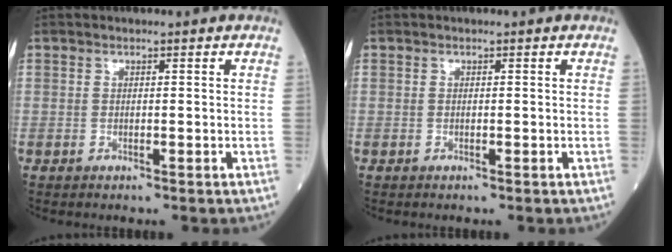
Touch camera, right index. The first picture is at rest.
{"total": 0.0}